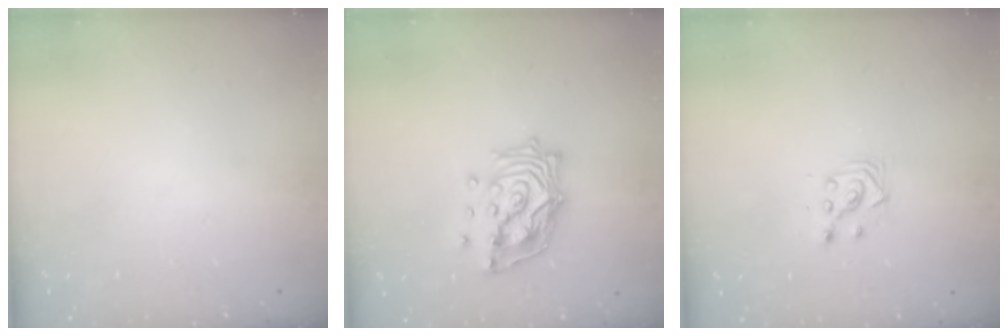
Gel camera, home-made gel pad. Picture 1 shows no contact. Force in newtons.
{"total": 14.8, "press": 14.7, "slide": 2.0}
{"total": 3.4, "press": 3.3, "slide": 1.0}